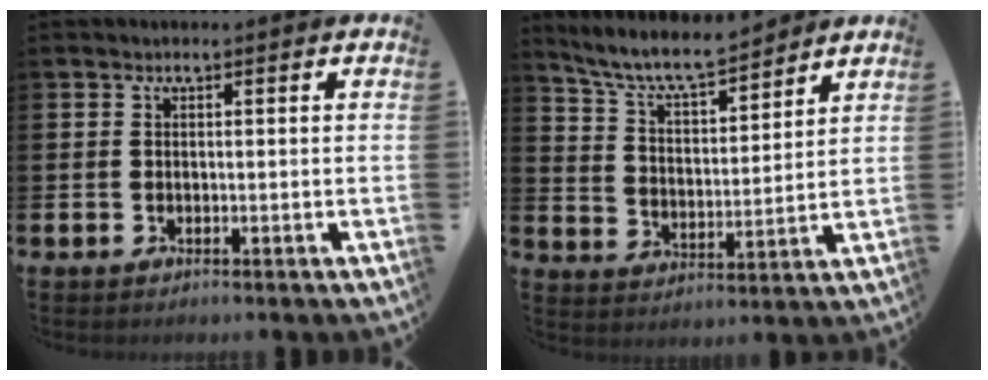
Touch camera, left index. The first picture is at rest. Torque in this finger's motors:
{"motor_torque": [1.07, -1.07, 0.20, 0.14]}